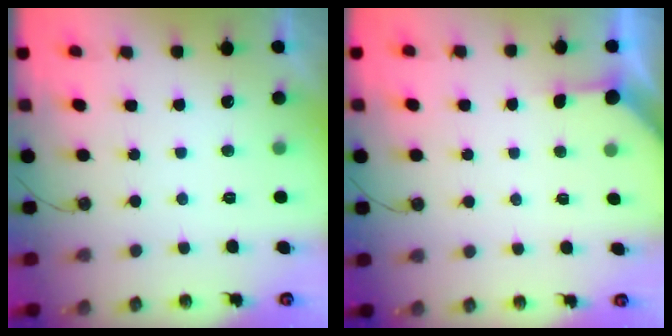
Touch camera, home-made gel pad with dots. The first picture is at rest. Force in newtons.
{"total": 2.1, "press": 2.1, "slide": 0.3}